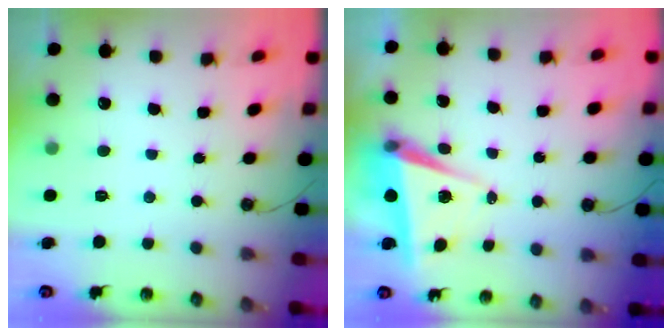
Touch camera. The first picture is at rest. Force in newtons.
{"total": 5.9, "press": 4.2, "slide": 4.1}